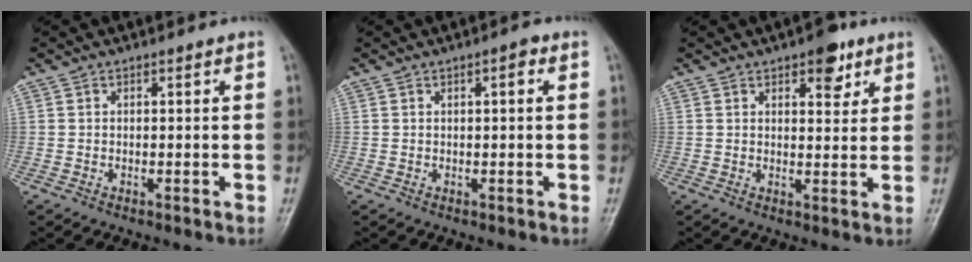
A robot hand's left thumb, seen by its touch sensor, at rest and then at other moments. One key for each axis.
{"total": 1.5, "fx": 0.5, "fy": 0.3, "fz": 1.4, "tx": -0.021, "ty": 0.003, "tz": 0.006}
{"total": 6.1, "fx": 3.5, "fy": 2.8, "fz": 4.1, "tx": -0.031, "ty": -0.015, "tz": 0.042}